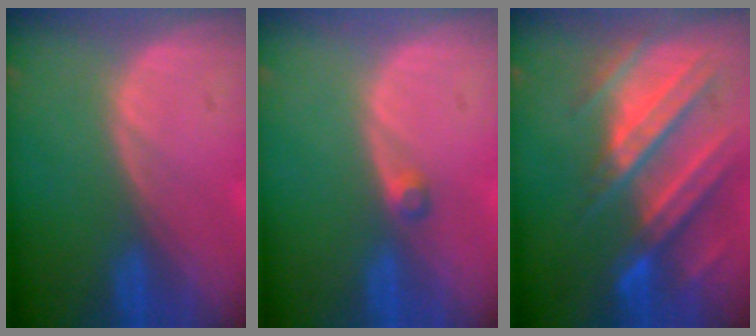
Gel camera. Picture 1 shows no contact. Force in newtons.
{"total": 1.5, "press": 1.2, "slide": 0.8}
{"total": 11.1, "press": 9.8, "slide": 5.2}